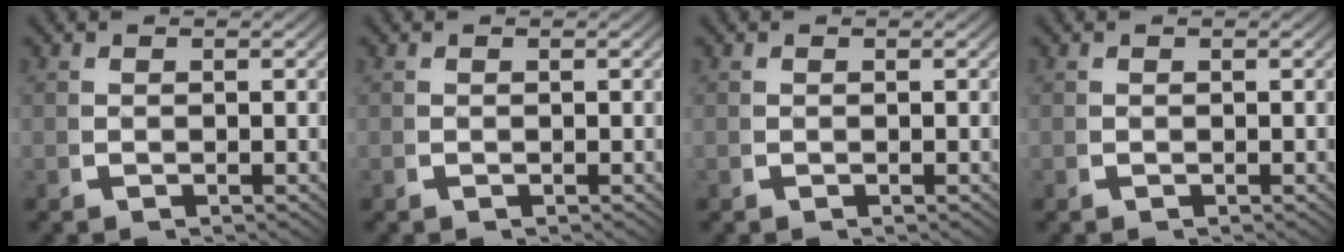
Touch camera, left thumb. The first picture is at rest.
{"total": 0.0}
{"total": 0.0}
{"total": 0.0}